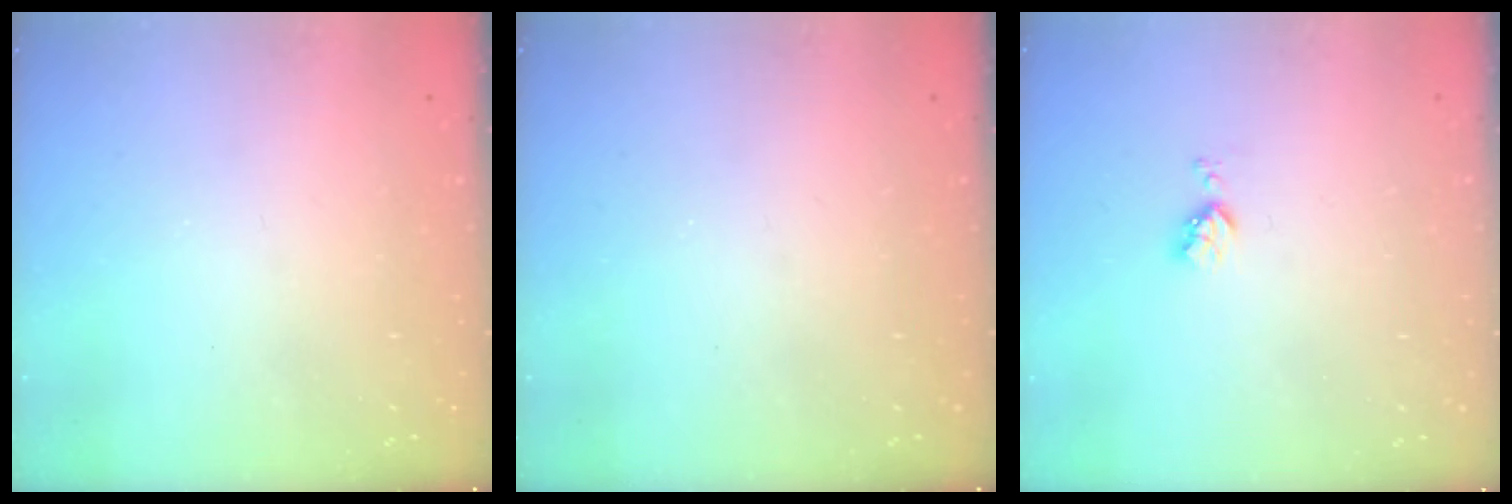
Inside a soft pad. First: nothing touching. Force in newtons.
{"total": 0.0}
{"total": 4.3, "press": 4.3, "slide": 0.6}